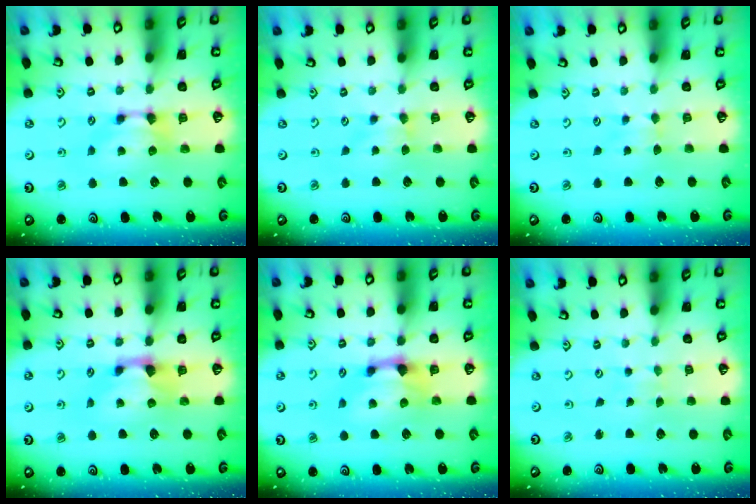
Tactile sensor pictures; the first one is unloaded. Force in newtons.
{"total": 2.4, "press": 2.3, "slide": 0.5}
{"total": 2.4, "press": 2.3, "slide": 0.5}
{"total": 1.1, "press": 0.1, "slide": 1.1}
{"total": 1.7, "press": 1.1, "slide": 1.3}
{"total": 4.4, "press": 4.4, "slide": 0.2}